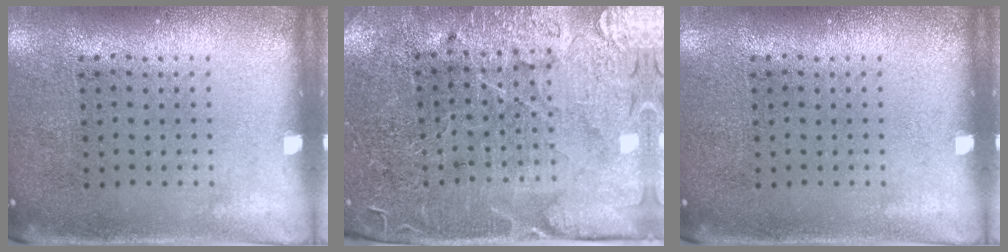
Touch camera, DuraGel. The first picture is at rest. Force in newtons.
{"total": 3.7, "press": 3.6, "slide": 0.7}
{"total": 0.0}